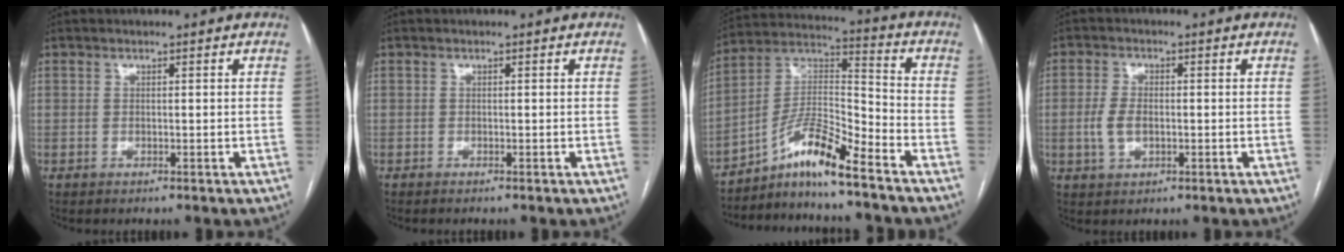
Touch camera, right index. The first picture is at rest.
{"total": 0.8, "force": [-0.8, 0.0, 0.4], "torque": [-0.004, -0.001, -0.011]}
{"total": 11.0, "force": [-8.0, 0.6, 7.5], "torque": [-0.148, 0.012, -0.146]}
{"total": 4.2, "force": [-0.6, 2.4, 3.4], "torque": [-0.077, 0.004, -0.009]}